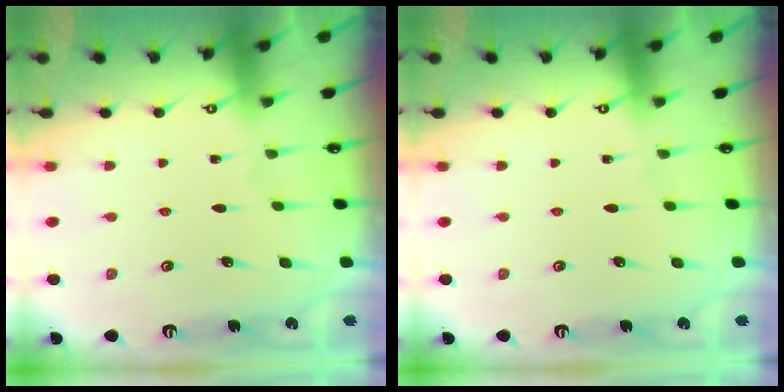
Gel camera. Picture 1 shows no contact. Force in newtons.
{"total": 0.0}